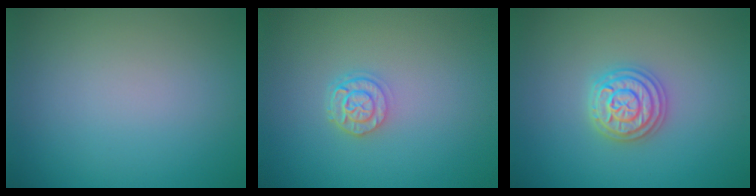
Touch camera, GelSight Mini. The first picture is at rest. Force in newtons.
{"total": 2.3, "press": 1.9, "slide": 1.4}
{"total": 3.6, "press": 3.6, "slide": 0.5}